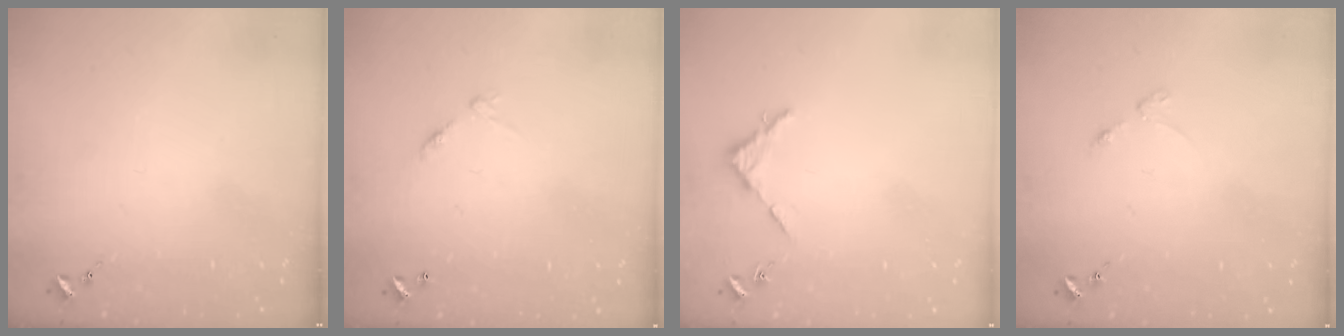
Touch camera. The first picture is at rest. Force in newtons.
{"total": 6.9, "press": 6.8, "slide": 0.6}
{"total": 2.7, "press": 2.7, "slide": 0.3}
{"total": 2.5, "press": 2.4, "slide": 0.4}